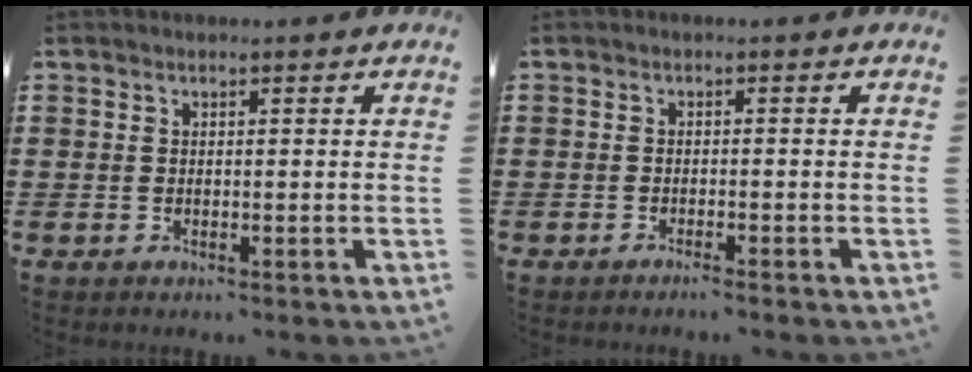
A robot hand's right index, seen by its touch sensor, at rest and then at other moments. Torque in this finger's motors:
{"motor_torque": [1.17, 0.96, -1.05, -0.19]}